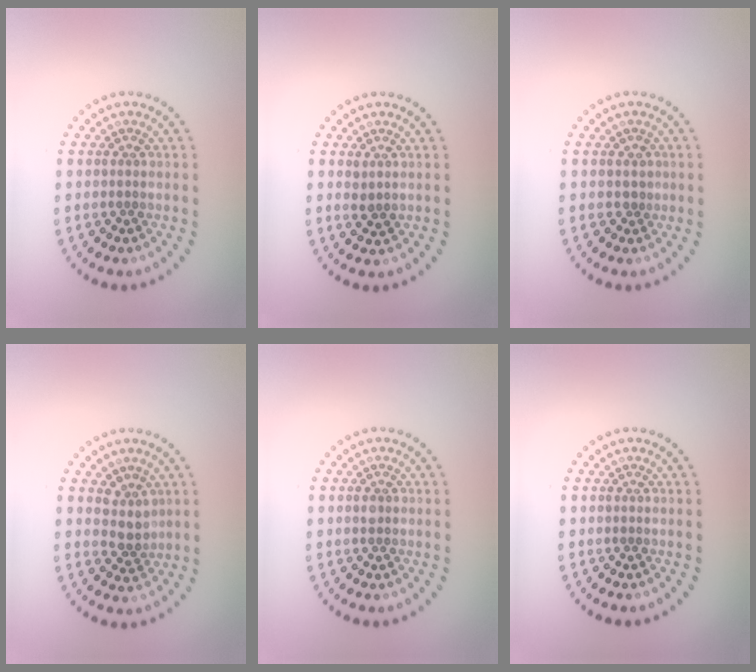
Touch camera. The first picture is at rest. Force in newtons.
{"total": 0.9, "press": 0.8, "slide": 0.3}
{"total": 0.5, "press": 0.3, "slide": 0.4}
{"total": 2.2, "press": 1.7, "slide": 1.4}
{"total": 0.8, "press": 0.8, "slide": 0.1}
{"total": 0.0}